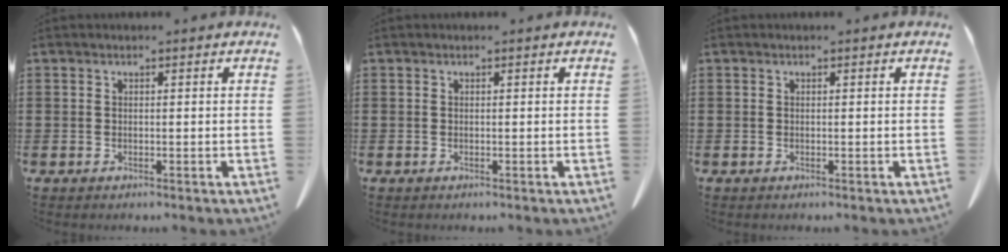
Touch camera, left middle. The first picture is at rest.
{"total": 0.0}
{"total": 0.0}